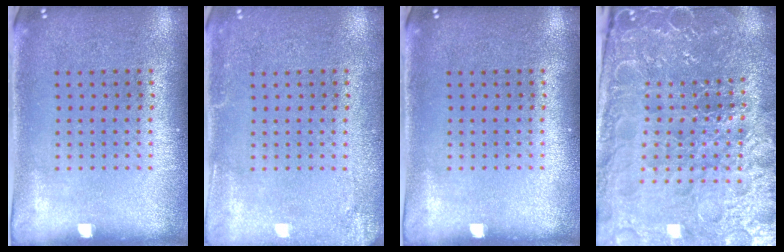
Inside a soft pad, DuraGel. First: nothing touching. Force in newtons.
{"total": 2.1, "press": 2.1, "slide": 0.2}
{"total": 0.0}
{"total": 5.0, "press": 4.8, "slide": 1.5}